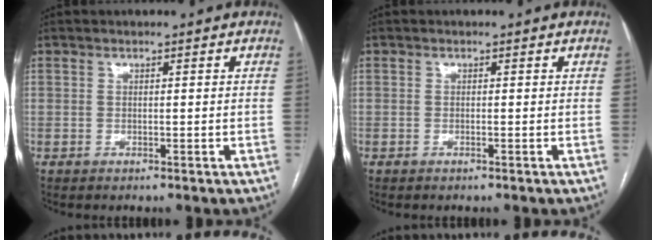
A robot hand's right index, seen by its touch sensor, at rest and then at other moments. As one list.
[{"total": 0.0}]